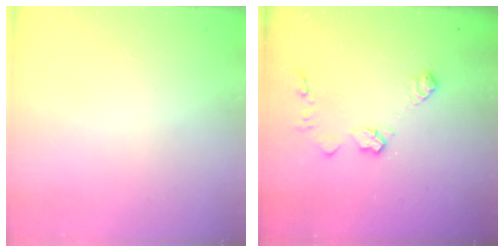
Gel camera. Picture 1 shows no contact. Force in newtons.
{"total": 8.8, "press": 8.8, "slide": 0.3}